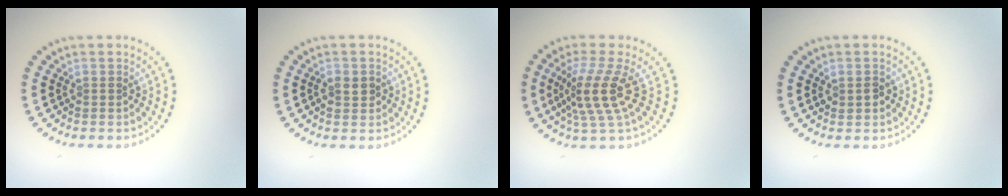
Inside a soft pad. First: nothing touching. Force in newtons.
{"total": 1.8, "press": 1.8, "slide": 0.3}
{"total": 4.2, "press": 3.0, "slide": 3.0}
{"total": 1.3, "press": 1.3, "slide": 0.2}